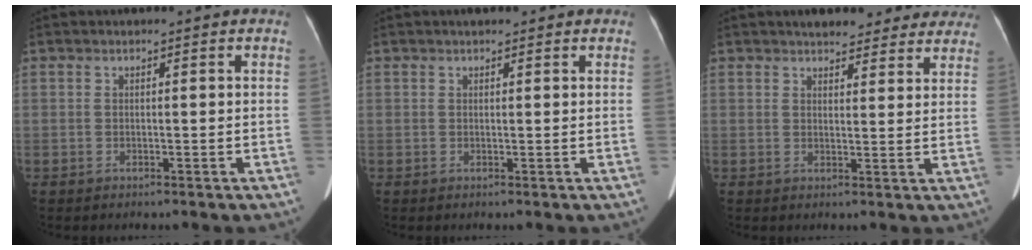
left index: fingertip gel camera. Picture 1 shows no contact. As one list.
[{"total": 2.1, "force": [1.5, 0.9, 1.0], "torque": [-0.008, 0.013, 0.016]}, {"total": 11.5, "force": [10.2, 3.9, 3.8], "torque": [-0.011, 0.010, 0.108]}]